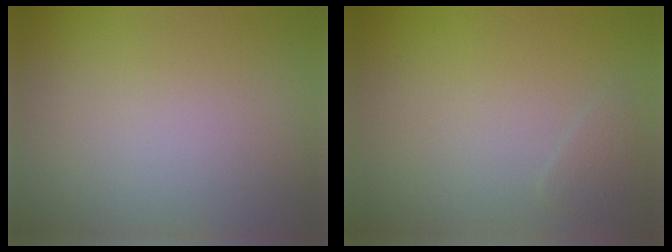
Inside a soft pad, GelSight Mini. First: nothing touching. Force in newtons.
{"total": 0.9, "press": 0.9, "slide": 0.0}